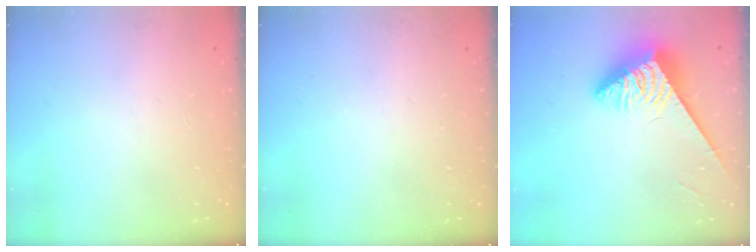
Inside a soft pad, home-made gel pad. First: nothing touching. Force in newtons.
{"total": 0.0}
{"total": 4.1, "press": 4.1, "slide": 0.4}